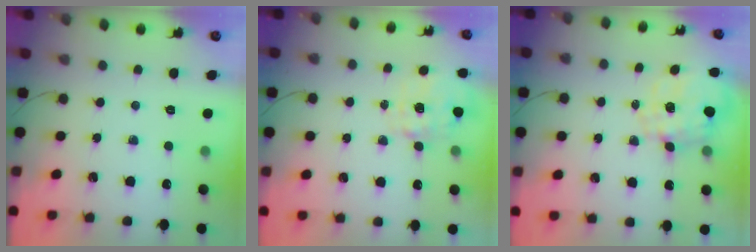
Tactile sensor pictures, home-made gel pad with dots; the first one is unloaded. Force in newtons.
{"total": 2.3, "press": 2.2, "slide": 0.6}
{"total": 2.5, "press": 2.4, "slide": 0.8}